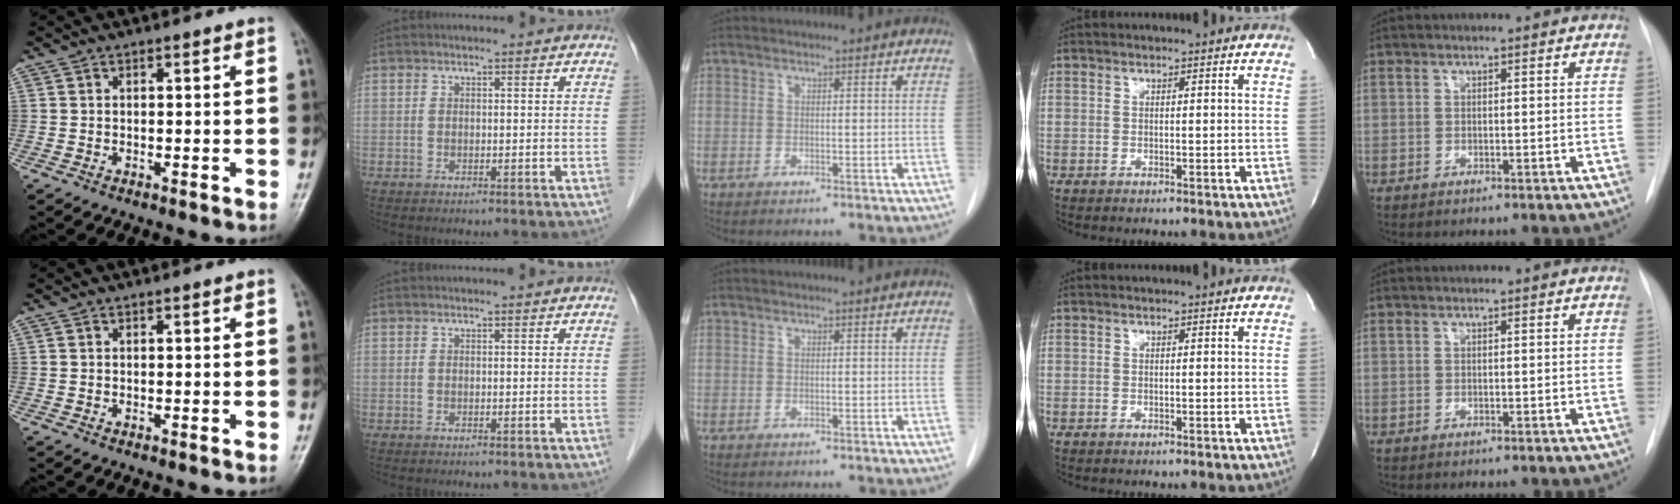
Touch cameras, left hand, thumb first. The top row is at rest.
{}